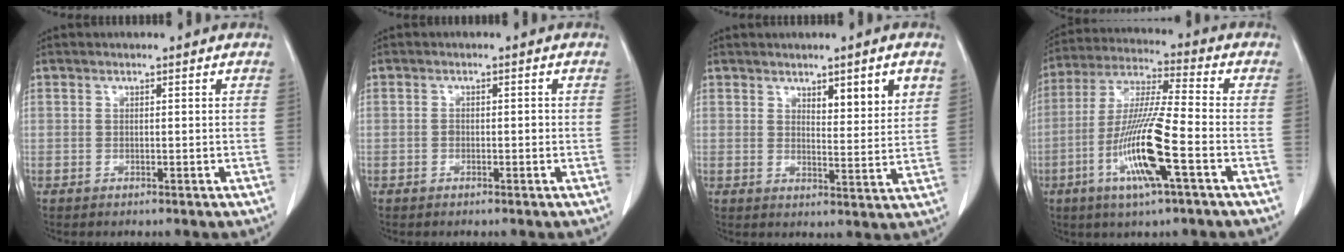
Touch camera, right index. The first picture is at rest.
{"total": 1.2, "force": [-0.3, 0.7, 0.9], "torque": [-0.012, 0.004, -0.003]}
{"total": 6.4, "force": [3.6, 1.0, 5.3], "torque": [-0.077, -0.008, 0.054]}
{"total": 14.0, "force": [-4.9, 0.5, 13.1], "torque": [-0.265, -0.013, -0.095]}